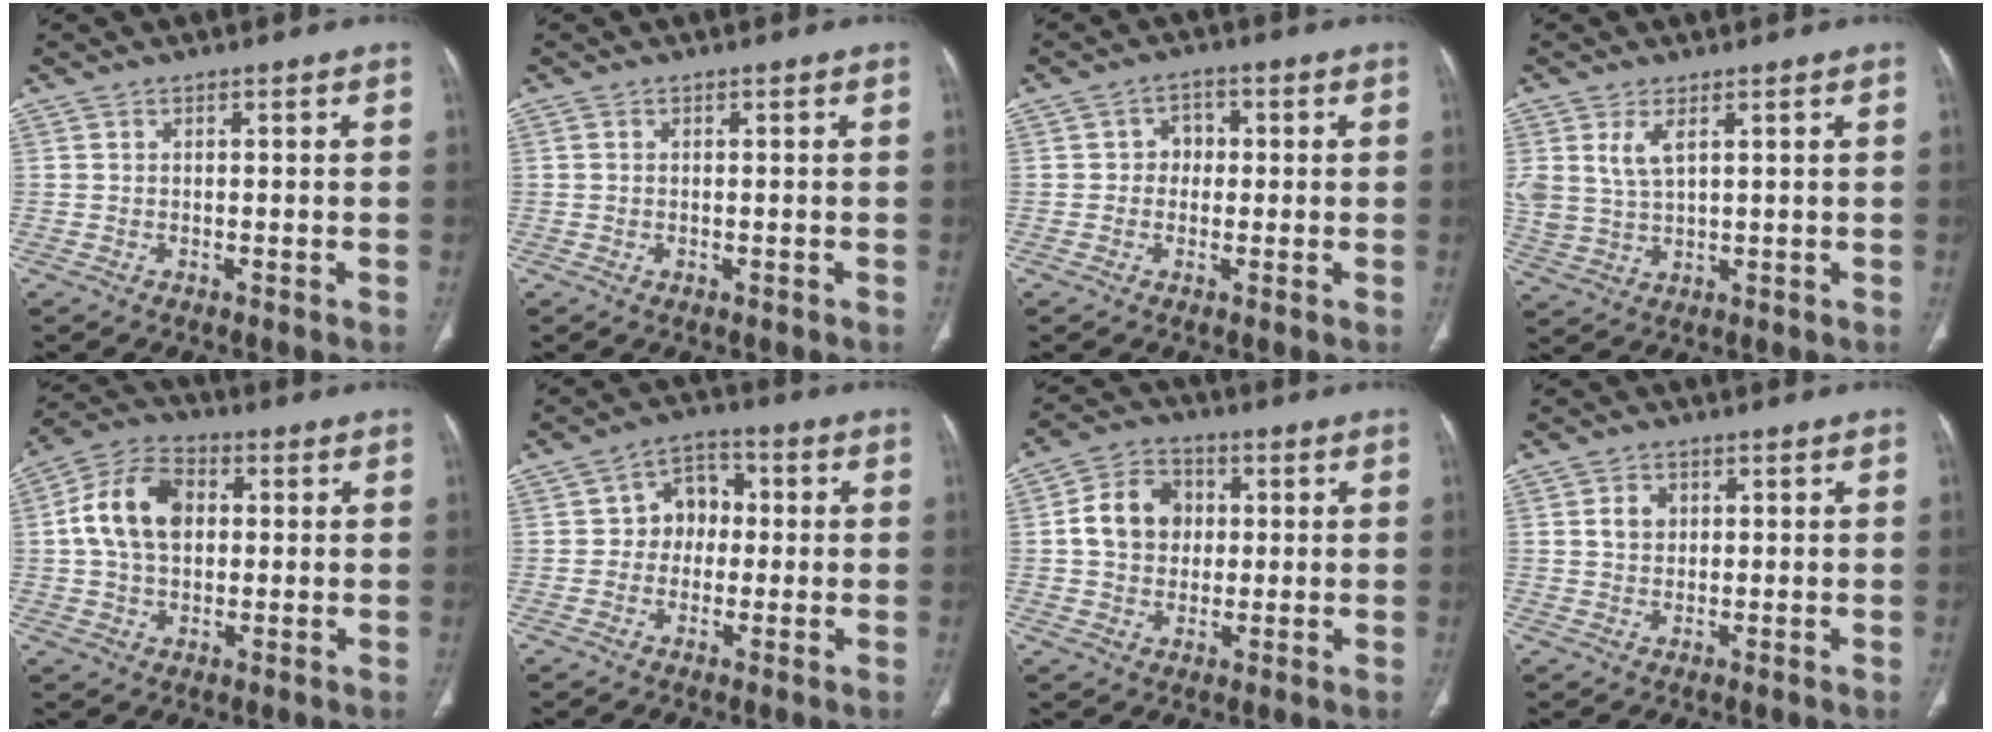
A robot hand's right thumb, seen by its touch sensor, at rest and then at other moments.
{"total": 0.5, "force": [0.0, 0.4, 0.3], "torque": [-0.012, -0.002, 0.002]}
{"total": 3.5, "force": [0.2, 3.1, 1.7], "torque": [0.001, 0.009, -0.006]}
{"total": 5.3, "force": [2.4, 2.5, 4.1], "torque": [-0.089, -0.011, 0.060]}
{"total": 12.4, "force": [1.6, 8.5, 8.9], "torque": [-0.155, 0.020, 0.022]}
{"total": 7.3, "force": [0.3, 6.0, 4.1], "torque": [-0.026, 0.020, -0.005]}
{"total": 10.3, "force": [1.1, 8.4, 5.7], "torque": [-0.075, 0.011, 0.013]}
{"total": 3.2, "force": [0.8, 2.6, 1.7], "torque": [-0.018, 0.001, 0.015]}